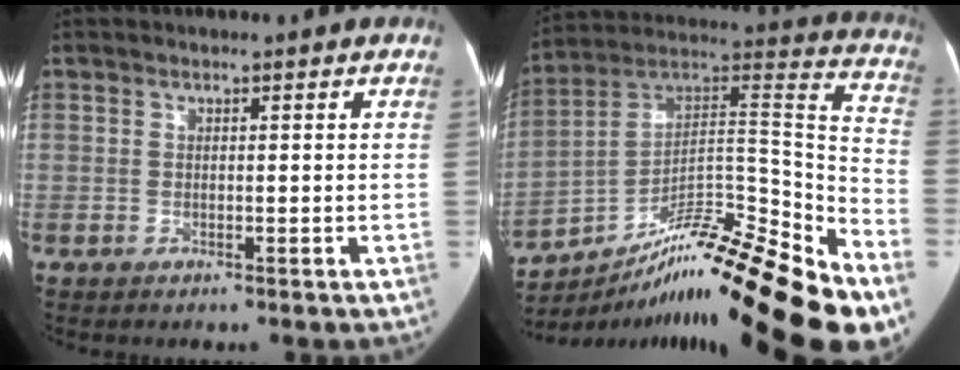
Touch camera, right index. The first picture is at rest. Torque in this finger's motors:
{"motor_torque": [1.07, -1.07, 0.10, -0.01]}